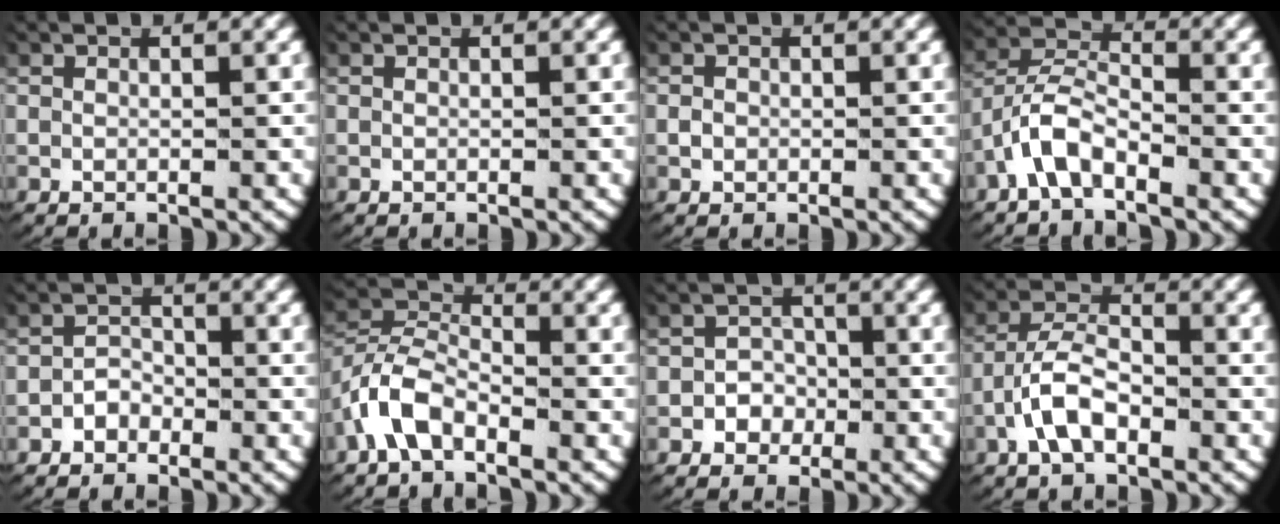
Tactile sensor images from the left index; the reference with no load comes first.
{"total": 0.6, "force": [0.0, -0.5, -0.3], "torque": [-0.001, -0.010, 0.008]}
{"total": 0.5, "force": [-0.2, 0.4, 0.2], "torque": [-0.013, -0.006, 0.000]}
{"total": 3.2, "force": [-1.5, 2.1, 1.9], "torque": [-0.052, -0.003, -0.034]}
{"total": 2.2, "force": [-1.2, 1.8, 0.4], "torque": [-0.007, -0.004, -0.023]}
{"total": 3.7, "force": [-1.5, 2.7, 2.1], "torque": [-0.052, 0.000, -0.036]}
{"total": 3.3, "force": [-1.0, 3.0, 0.7], "torque": [-0.010, -0.002, -0.024]}
{"total": 4.6, "force": [-1.9, 2.7, 3.1], "torque": [-0.067, -0.010, -0.031]}